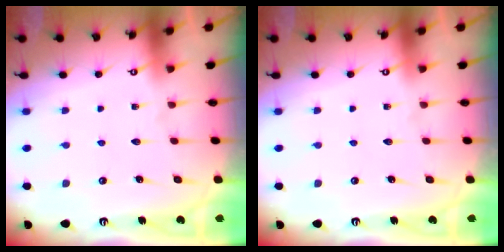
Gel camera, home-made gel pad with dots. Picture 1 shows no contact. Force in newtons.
{"total": 0.0}